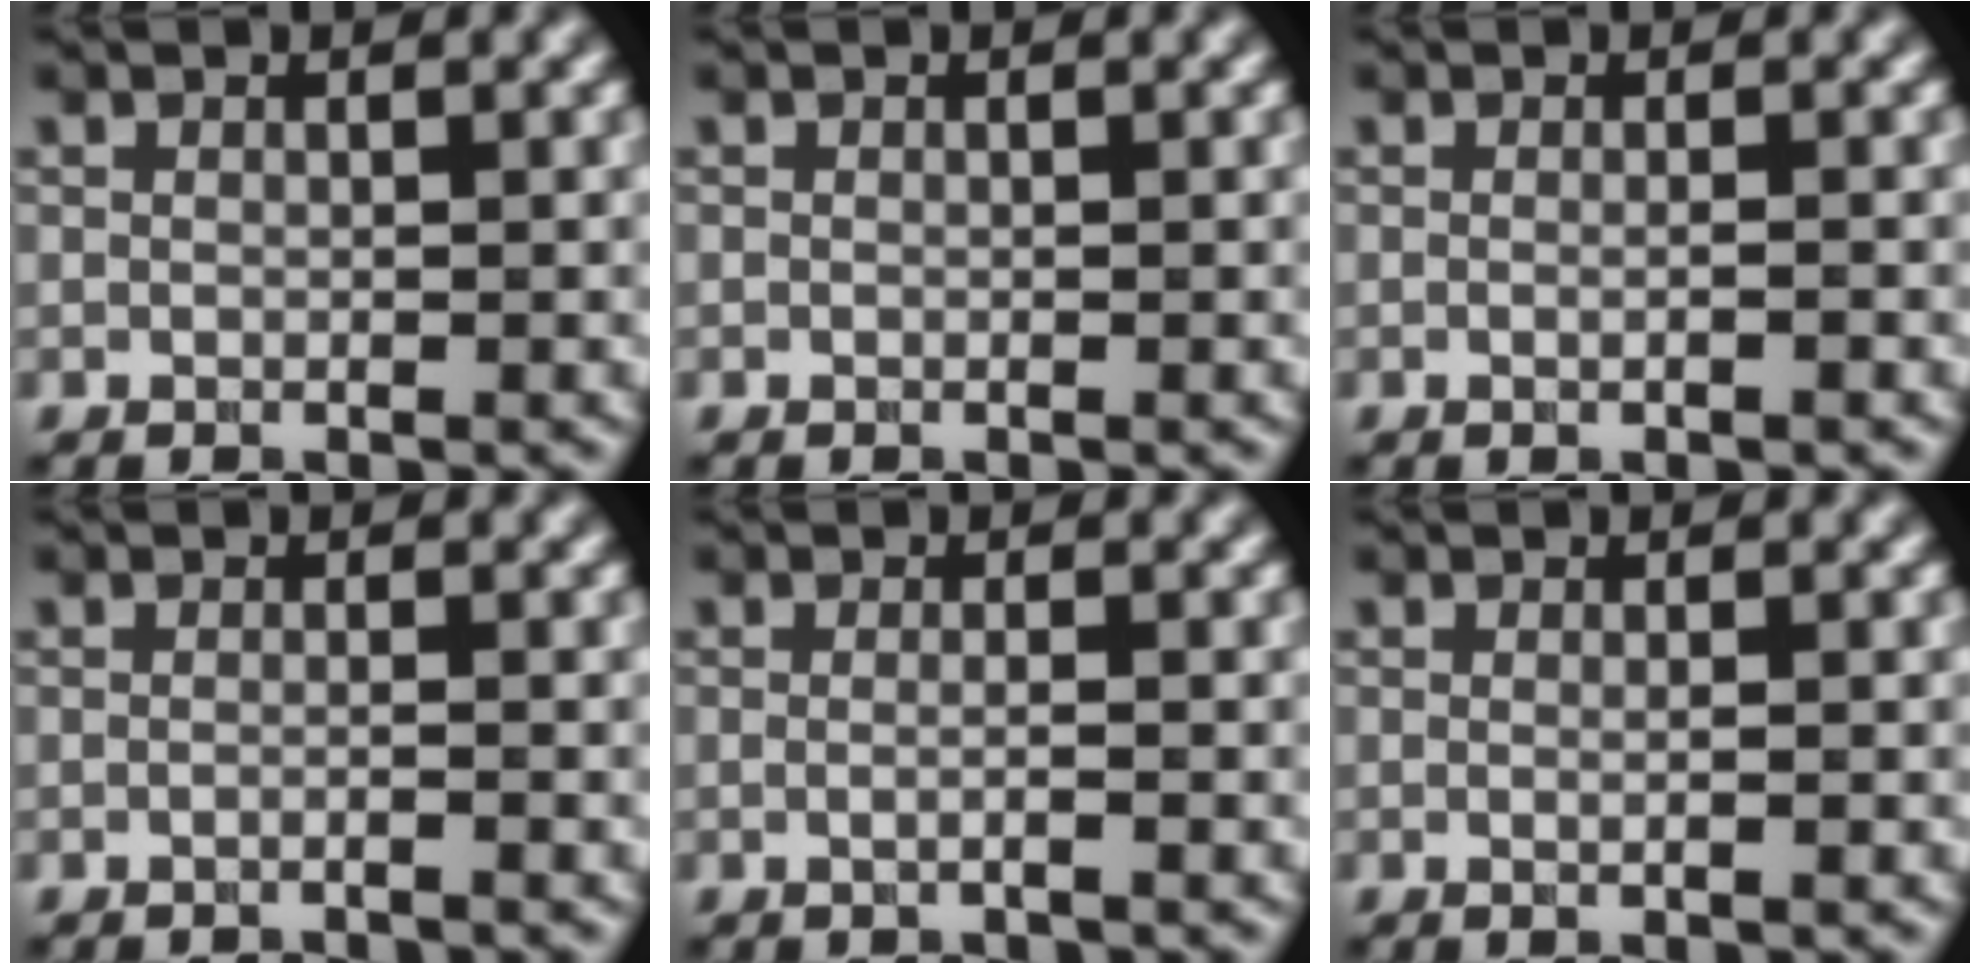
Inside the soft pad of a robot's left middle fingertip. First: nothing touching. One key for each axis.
{"total": 0.0}
{"total": 1.7, "fx": 0.1, "fy": 0.7, "fz": 1.5, "tx": 0.004, "ty": -0.011, "tz": -0.015}
{"total": 1.0, "fx": -0.4, "fy": 0.3, "fz": 0.8, "tx": -0.010, "ty": -0.008, "tz": -0.020}
{"total": 1.5, "fx": -0.1, "fy": 0.5, "fz": 1.4, "tx": -0.014, "ty": -0.015, "tz": -0.010}
{"total": 1.4, "fx": 0.0, "fy": 0.4, "fz": 1.3, "tx": -0.014, "ty": -0.006, "tz": -0.007}